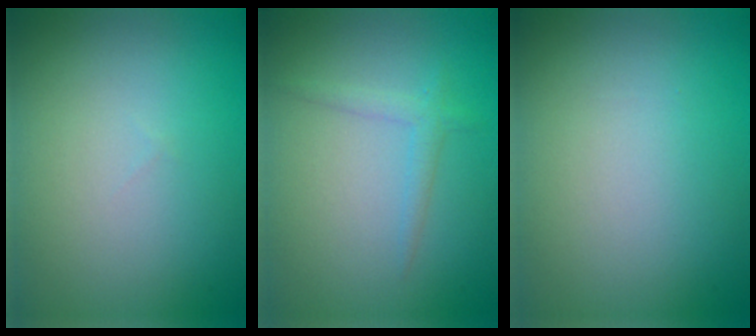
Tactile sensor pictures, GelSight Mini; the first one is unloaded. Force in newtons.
{"total": 1.4, "press": 1.4, "slide": 0.1}
{"total": 0.0}